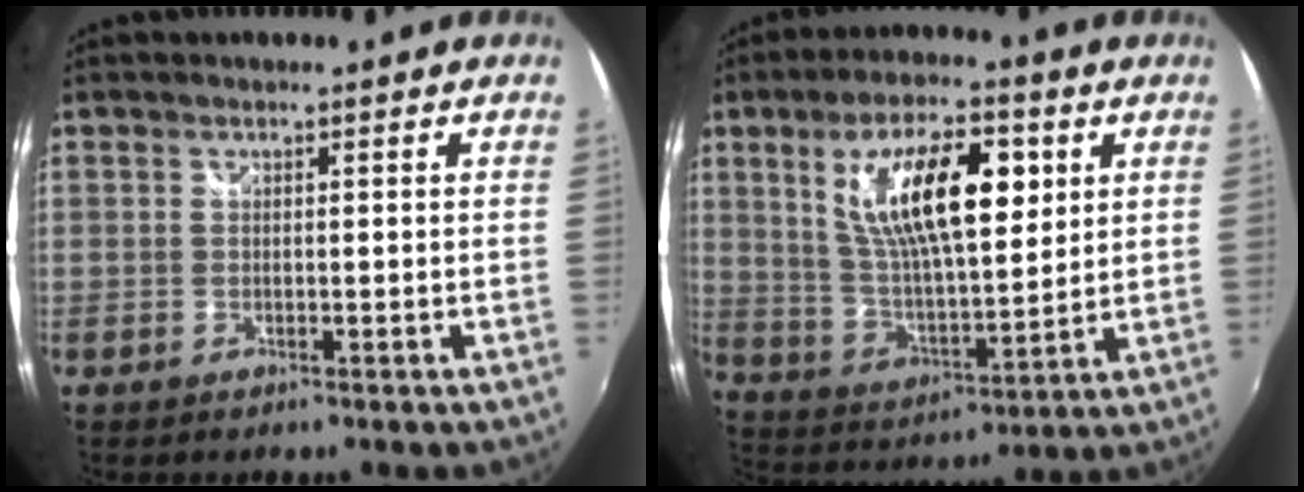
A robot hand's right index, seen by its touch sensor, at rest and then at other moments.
{"total": 17.5, "force": [6.1, 6.3, 15.1], "torque": [-0.265, 0.010, 0.115]}